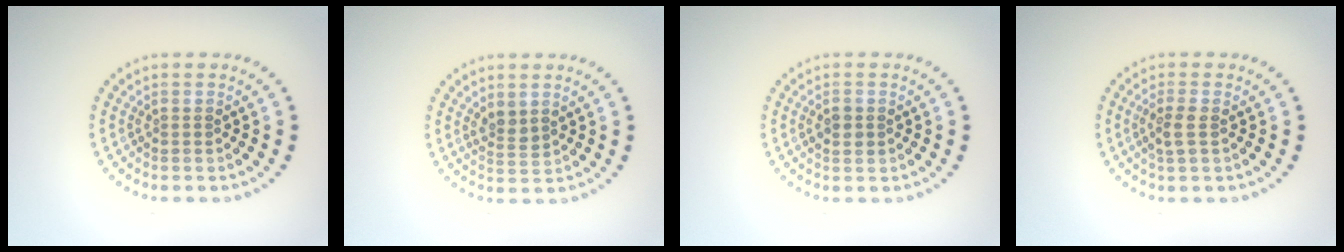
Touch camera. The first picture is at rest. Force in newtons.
{"total": 1.6, "press": 1.4, "slide": 0.8}
{"total": 1.4, "press": 1.4, "slide": 0.1}
{"total": 1.9, "press": 1.7, "slide": 0.7}